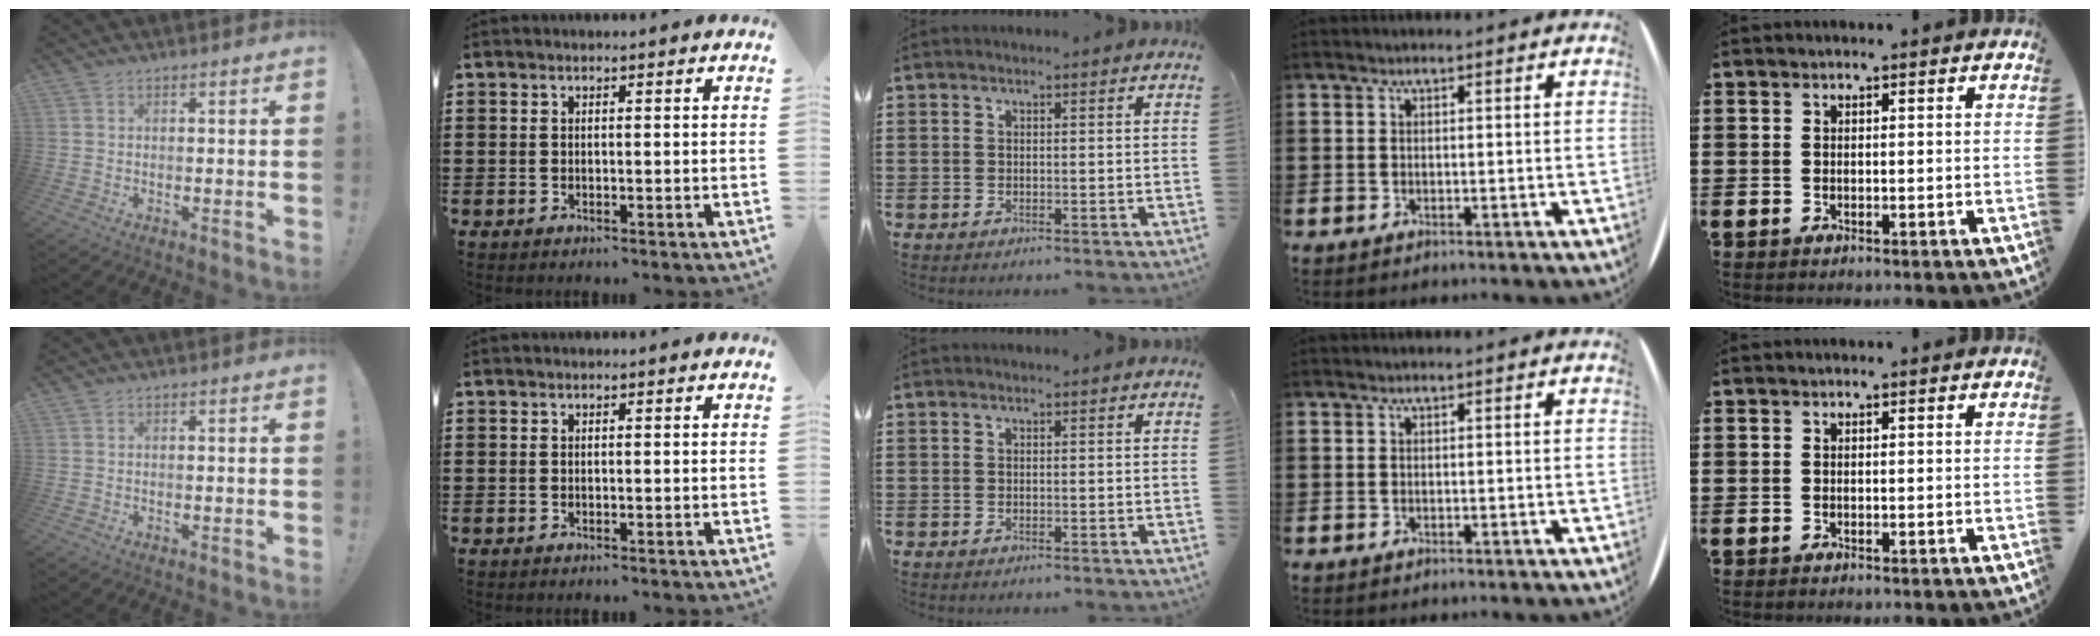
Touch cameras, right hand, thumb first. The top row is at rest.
{}